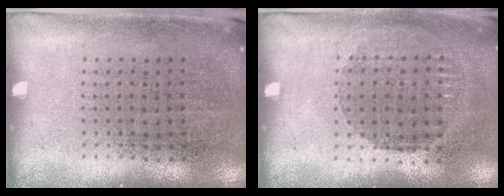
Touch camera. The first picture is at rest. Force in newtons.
{"total": 1.0, "press": 0.9, "slide": 0.4}